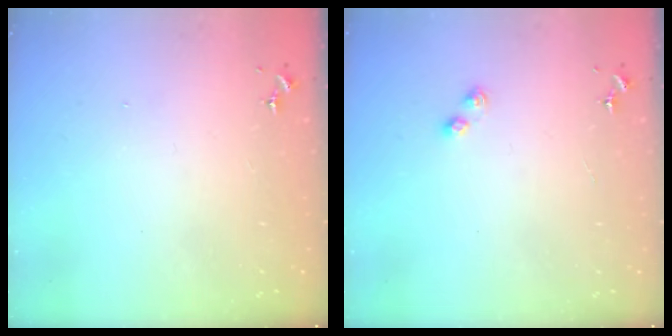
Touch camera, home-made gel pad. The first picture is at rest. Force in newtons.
{"total": 2.8, "press": 2.8, "slide": 0.3}